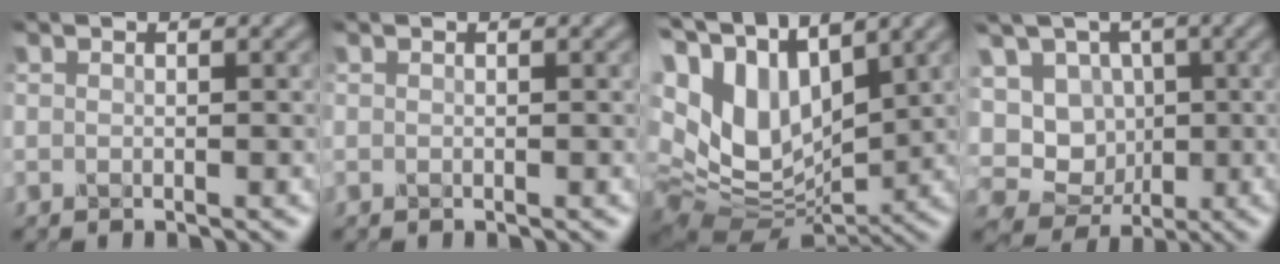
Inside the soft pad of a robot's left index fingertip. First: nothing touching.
{"total": 0.0}
{"total": 12.9, "force": [4.5, 7.7, 9.3], "torque": [-0.212, 0.015, 0.084]}
{"total": 10.5, "force": [-0.4, 9.3, 4.8], "torque": [-0.100, 0.033, -0.034]}